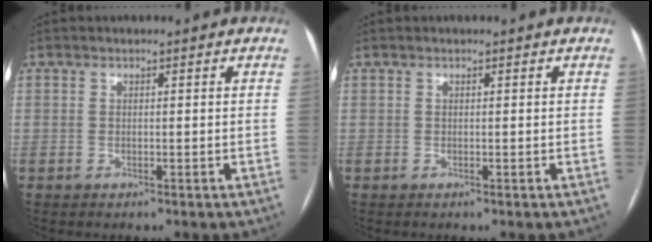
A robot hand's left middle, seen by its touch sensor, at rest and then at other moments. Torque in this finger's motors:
{"motor_torque": [-0.06, 0.16, 0.00, 0.00]}